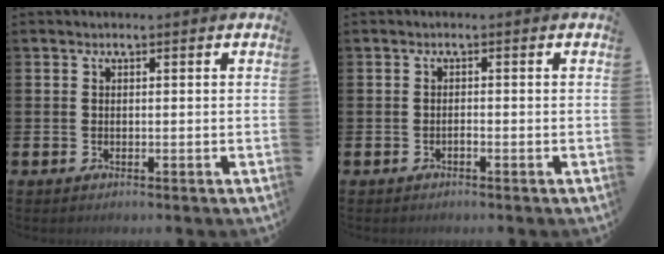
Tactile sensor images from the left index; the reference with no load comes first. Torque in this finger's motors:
{"motor_torque": [0.28, 0.05, 0.05, 0.01]}